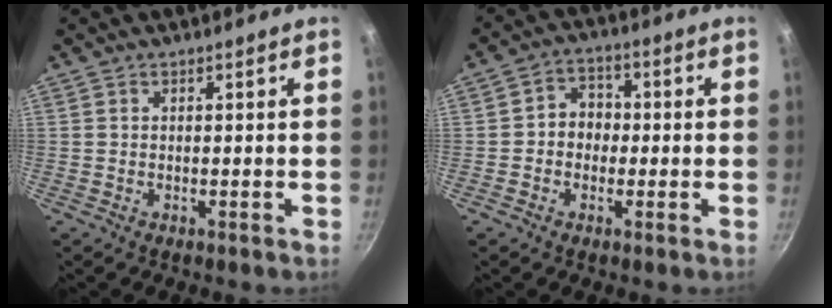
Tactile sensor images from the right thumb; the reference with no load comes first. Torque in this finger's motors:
{"motor_torque": [-0.24, -0.03, -0.03, 0.36, 0.03]}